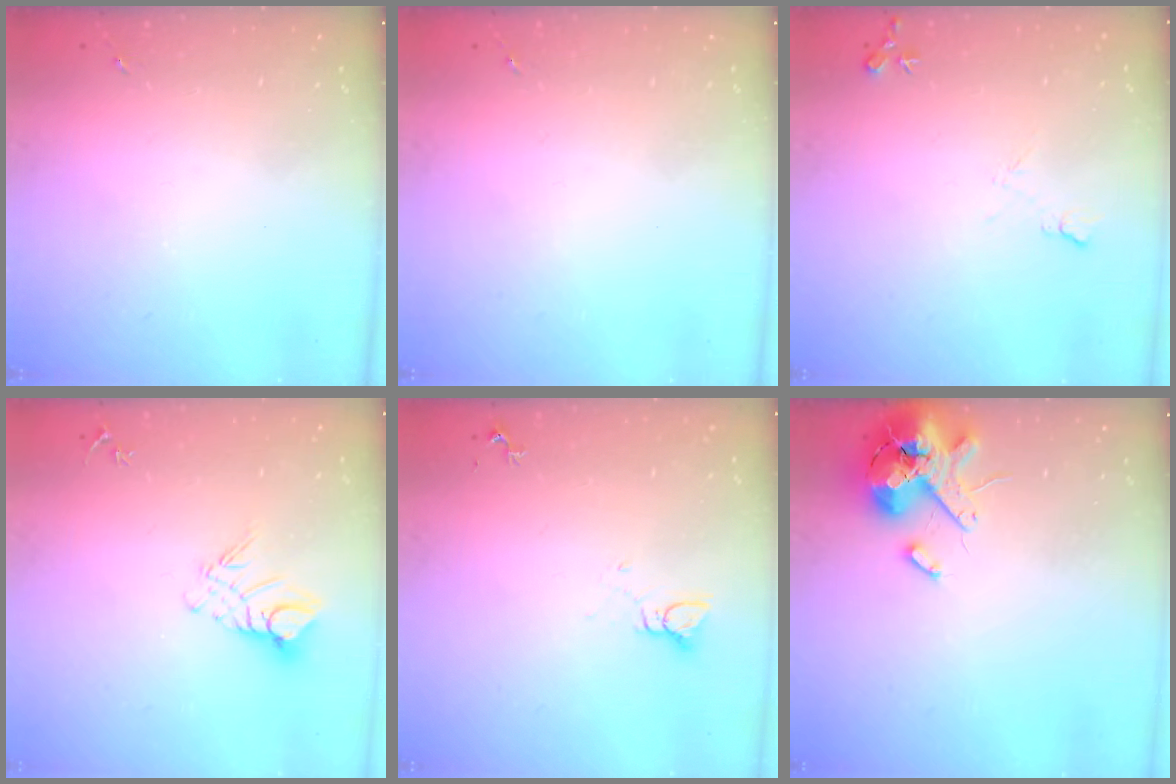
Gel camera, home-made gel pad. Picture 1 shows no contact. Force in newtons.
{"total": 0.0}
{"total": 6.9, "press": 6.8, "slide": 1.0}
{"total": 9.1, "press": 9.1, "slide": 0.9}
{"total": 2.8, "press": 2.8, "slide": 0.1}
{"total": 13.2, "press": 13.0, "slide": 2.2}